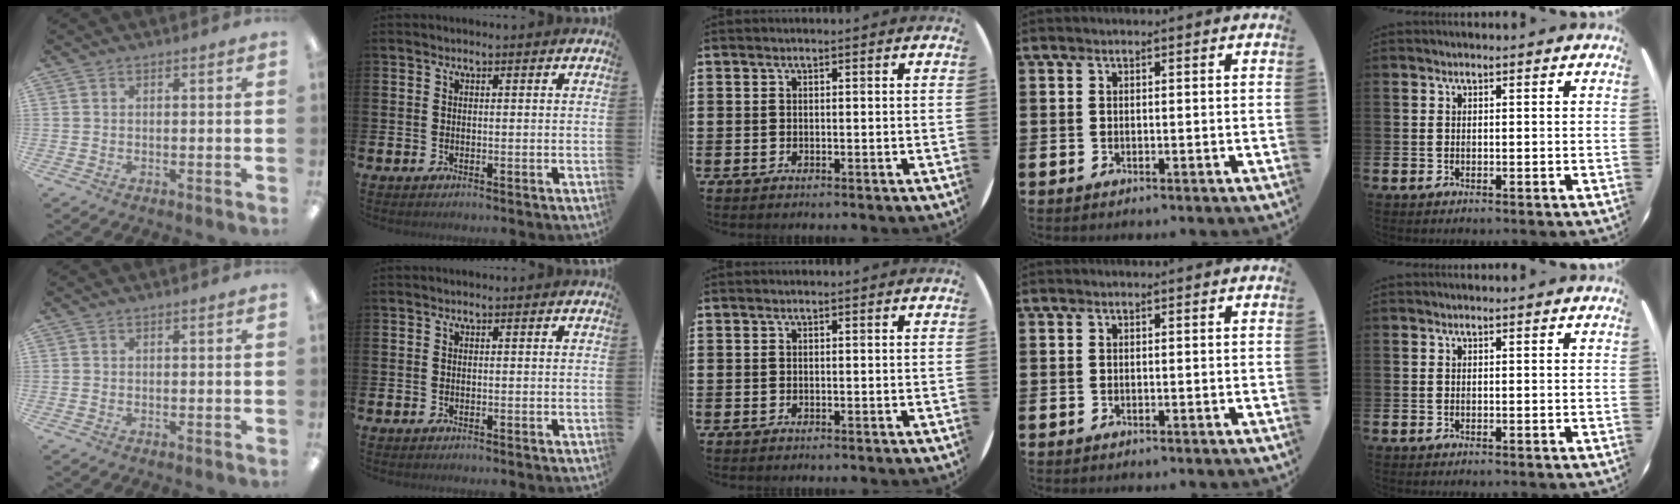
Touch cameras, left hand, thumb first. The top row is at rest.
{}